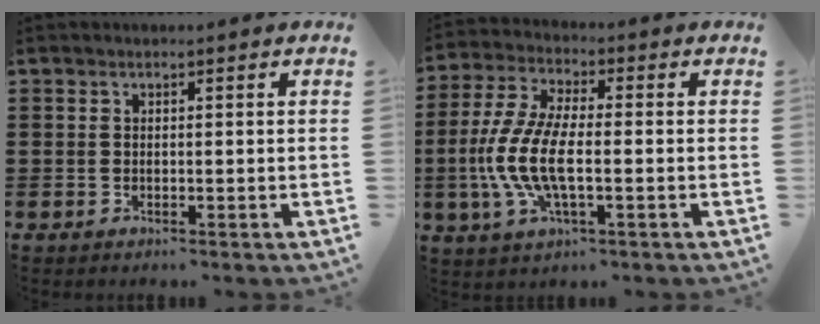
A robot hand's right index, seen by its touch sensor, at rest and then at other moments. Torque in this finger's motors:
{"motor_torque": [2.14, 0.00, 1.05, 0.21]}